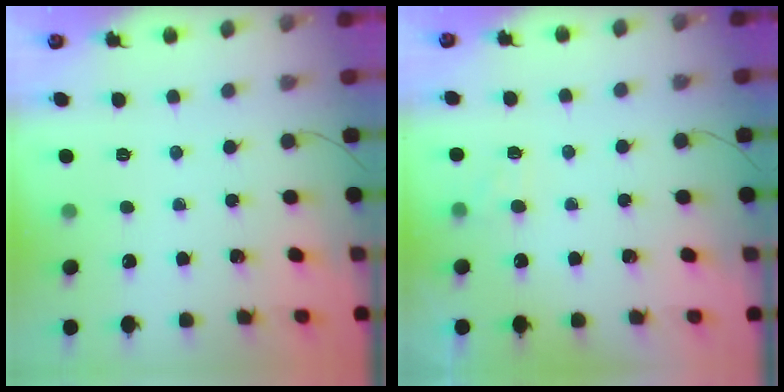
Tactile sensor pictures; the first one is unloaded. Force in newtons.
{"total": 4.6, "press": 4.3, "slide": 1.6}